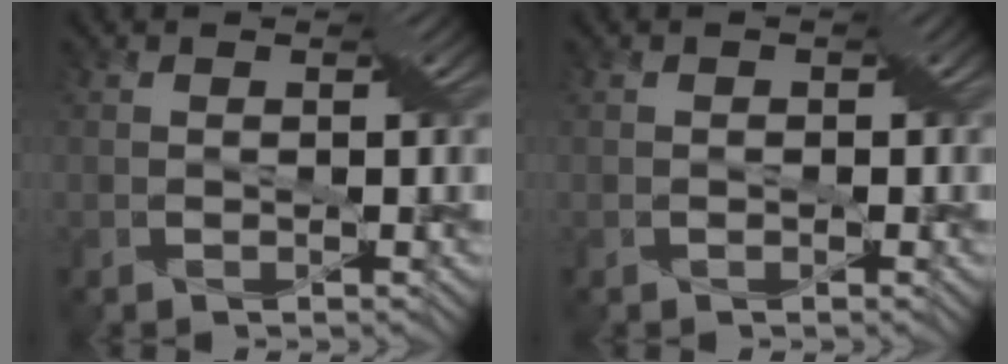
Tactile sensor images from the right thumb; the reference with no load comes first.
{"total": 0.8, "force": [-0.2, 0.7, 0.2], "torque": [0.000, 0.002, -0.005]}